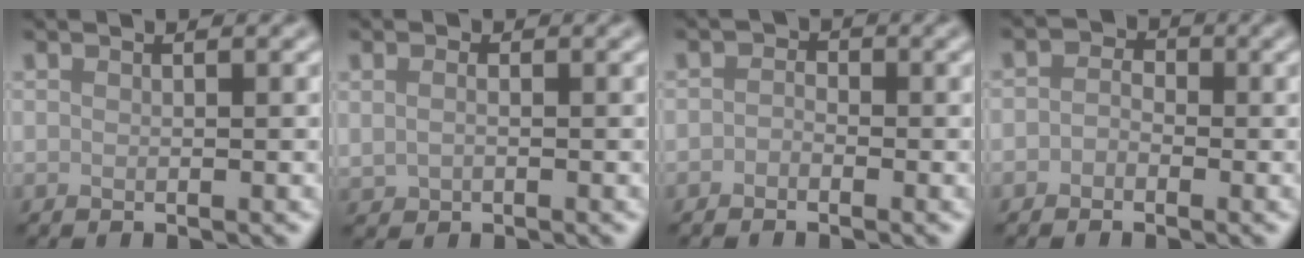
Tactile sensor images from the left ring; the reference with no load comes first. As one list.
[{"total": 1.6, "force": [0.1, 1.2, 1.0], "torque": [-0.021, -0.001, 0.004]}, {"total": 1.0, "force": [-0.6, 0.8, 0.3], "torque": [-0.002, 0.001, -0.016]}, {"total": 1.6, "force": [-0.5, 1.4, 0.6], "torque": [0.003, 0.003, -0.019]}]